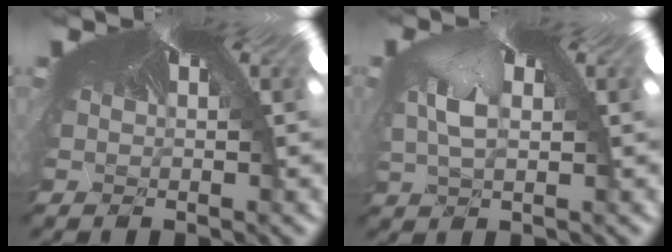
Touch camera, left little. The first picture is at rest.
{"total": 3.0, "force": [-1.8, 1.8, 1.5], "torque": [-0.060, -0.023, 0.013]}